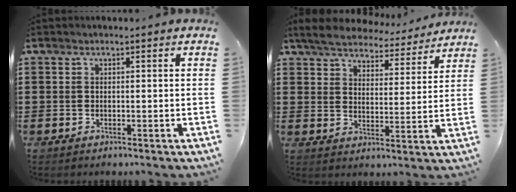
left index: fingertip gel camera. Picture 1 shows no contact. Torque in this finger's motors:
{"motor_torque": [2.14, 0.00, 0.48, 0.07]}